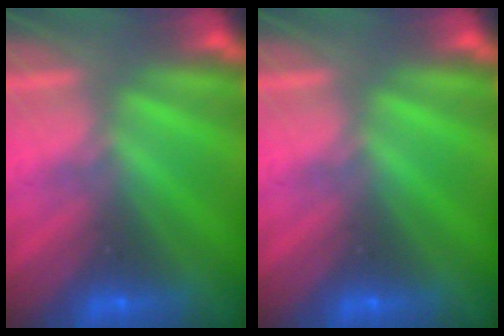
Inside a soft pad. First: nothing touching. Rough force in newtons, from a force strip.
{"total": 0.0}